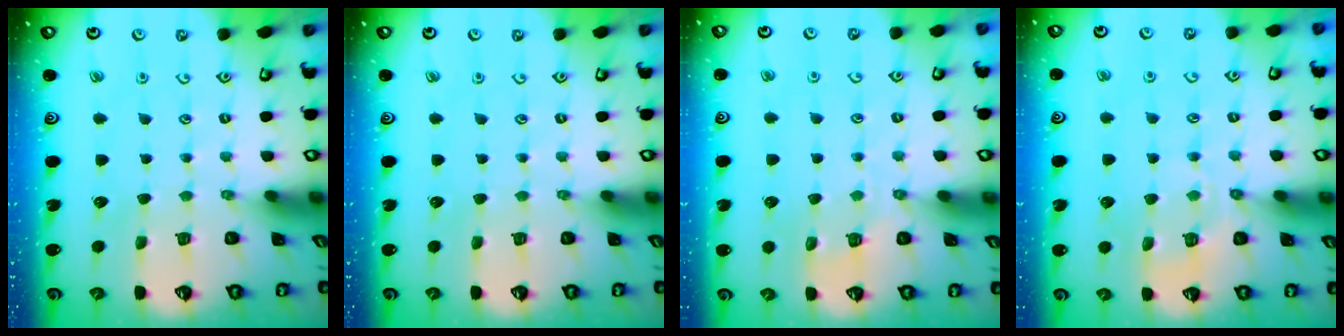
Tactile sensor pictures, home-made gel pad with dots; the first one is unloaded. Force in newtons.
{"total": 0.0}
{"total": 3.0, "press": 2.6, "slide": 1.5}
{"total": 6.4, "press": 6.3, "slide": 1.0}